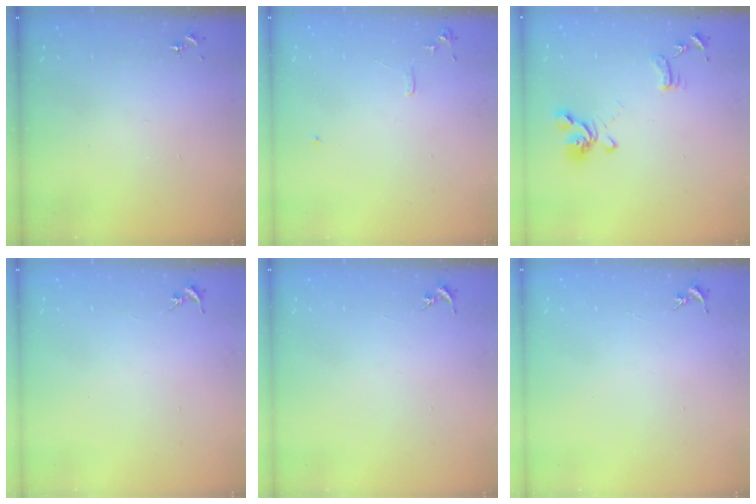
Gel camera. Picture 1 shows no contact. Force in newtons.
{"total": 6.0, "press": 6.0, "slide": 0.7}
{"total": 13.1, "press": 13.0, "slide": 1.2}
{"total": 0.0}
{"total": 0.0}
{"total": 0.0}